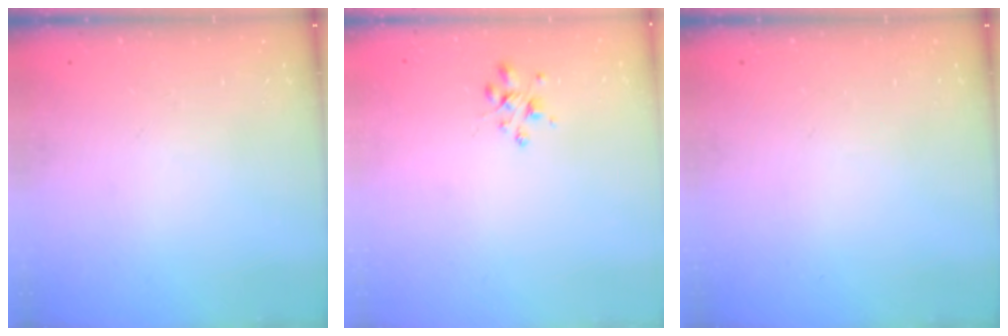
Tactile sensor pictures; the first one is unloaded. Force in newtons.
{"total": 2.6, "press": 2.6, "slide": 0.4}
{"total": 0.0}